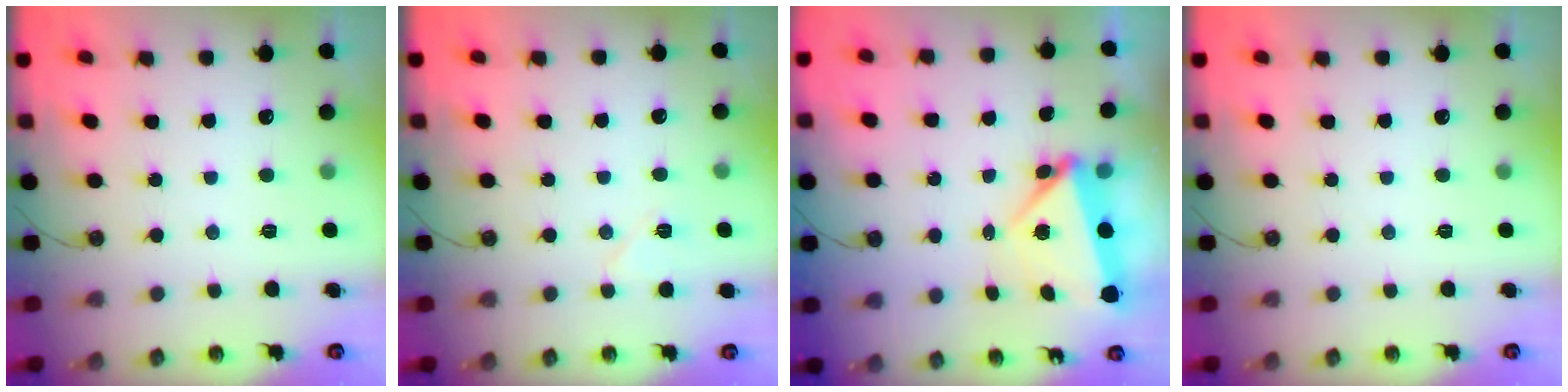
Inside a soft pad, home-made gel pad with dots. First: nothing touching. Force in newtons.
{"total": 5.4, "press": 5.0, "slide": 2.0}
{"total": 5.6, "press": 5.6, "slide": 0.3}
{"total": 0.0}